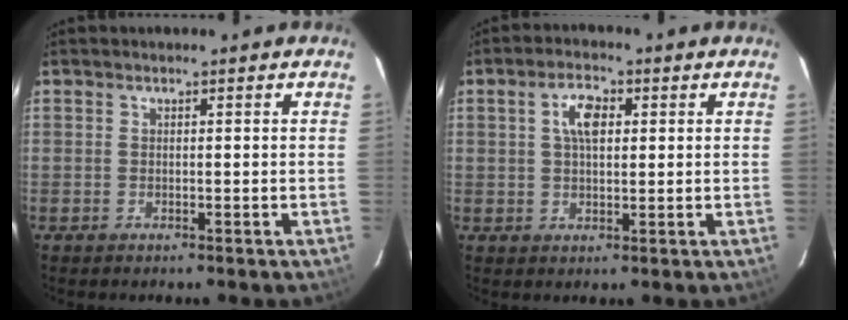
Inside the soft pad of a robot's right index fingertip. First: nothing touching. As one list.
[{"total": 5.1, "force": [1.3, 2.6, 4.1], "torque": [-0.076, 0.014, 0.025]}]